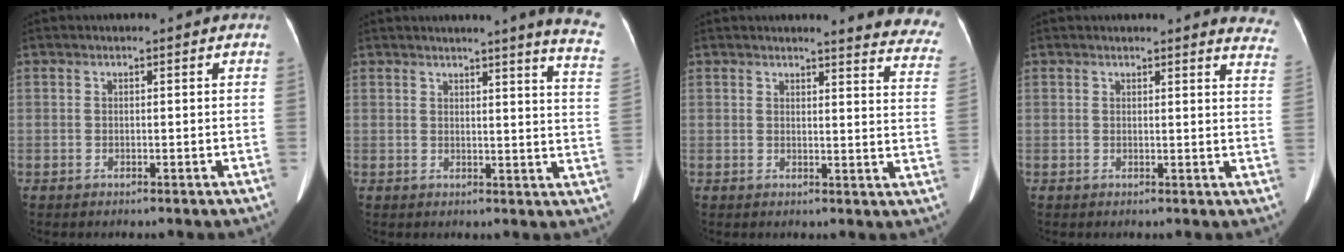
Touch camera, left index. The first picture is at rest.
{"total": 10.8, "force": [9.1, -1.0, 5.8], "torque": [-0.061, -0.064, 0.074]}
{"total": 12.3, "force": [11.8, 0.9, 3.1], "torque": [-0.004, -0.094, 0.092]}
{"total": 7.4, "force": [7.2, 1.0, 1.0], "torque": [0.019, -0.039, 0.039]}